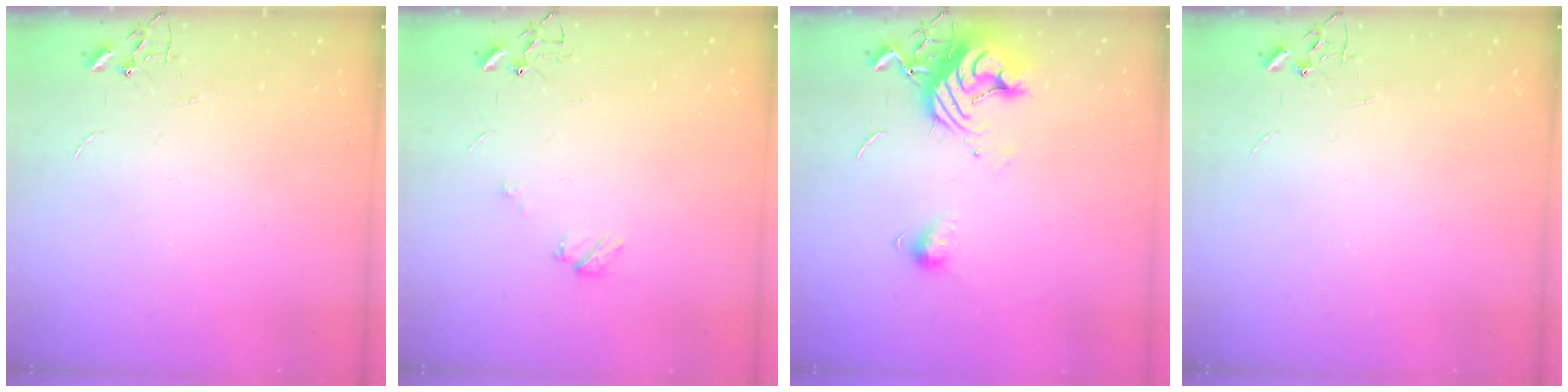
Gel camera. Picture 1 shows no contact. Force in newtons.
{"total": 4.9, "press": 4.9, "slide": 0.6}
{"total": 12.9, "press": 12.8, "slide": 1.3}
{"total": 0.0}